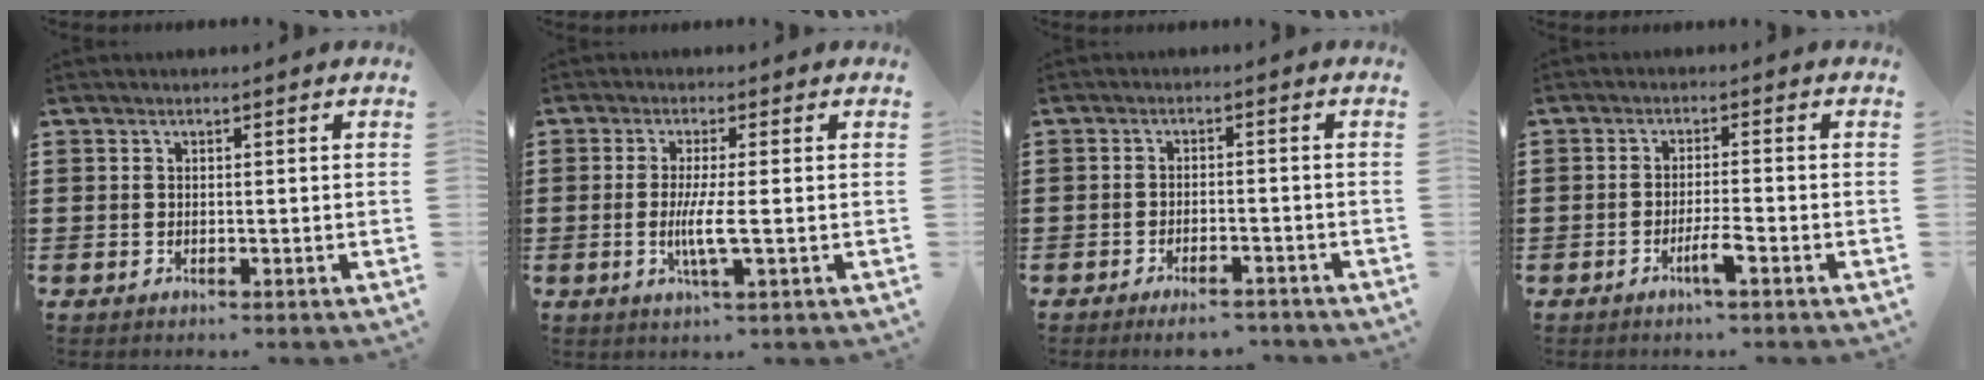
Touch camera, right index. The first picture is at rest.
{"total": 4.7, "force": [-0.7, 0.1, 4.6], "torque": [-0.088, -0.010, -0.016]}
{"total": 2.9, "force": [-2.7, 0.2, 1.1], "torque": [-0.020, 0.001, -0.052]}
{"total": 3.2, "force": [-1.8, 0.1, 2.7], "torque": [-0.053, -0.004, -0.035]}